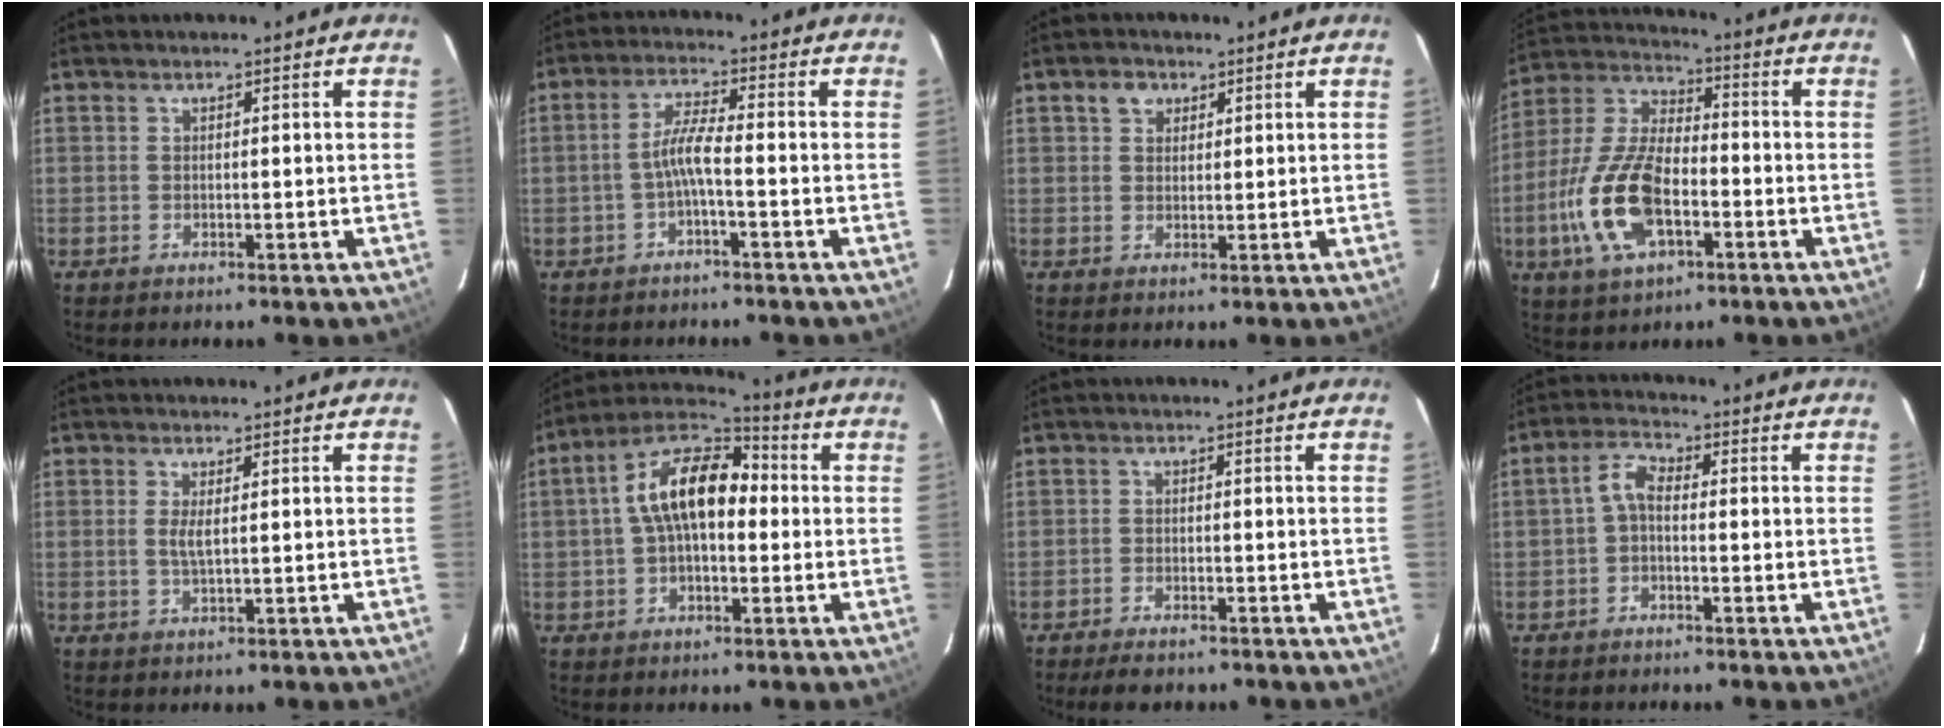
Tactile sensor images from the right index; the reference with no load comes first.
{"total": 4.1, "force": [-1.7, 0.0, 3.7], "torque": [-0.081, 0.009, -0.033]}
{"total": 2.9, "force": [1.5, 2.4, 0.9], "torque": [-0.010, 0.010, 0.026]}
{"total": 16.3, "force": [-5.3, 7.7, 13.4], "torque": [-0.298, -0.002, -0.099]}
{"total": 2.3, "force": [0.3, 0.4, 2.2], "torque": [-0.045, -0.003, 0.005]}
{"total": 13.5, "force": [0.7, 7.3, 11.4], "torque": [-0.209, 0.030, 0.002]}
{"total": 4.6, "force": [-3.8, 1.5, 2.0], "torque": [-0.052, -0.007, -0.063]}
{"total": 3.1, "force": [-1.0, 1.6, 2.4], "torque": [-0.055, 0.014, -0.024]}